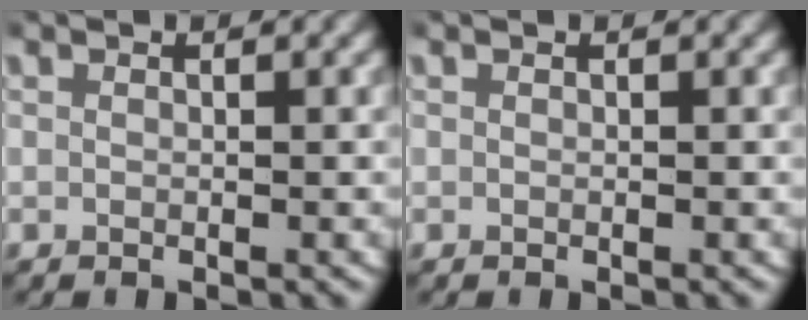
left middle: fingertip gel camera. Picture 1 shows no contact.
{"total": 0.0}